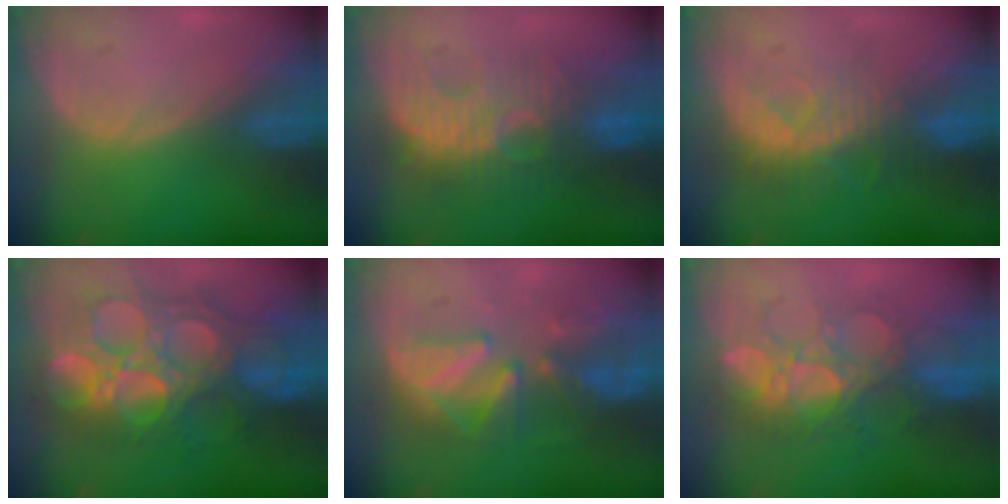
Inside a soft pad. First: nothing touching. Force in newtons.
{"total": 9.1, "press": 8.9, "slide": 1.7}
{"total": 8.2, "press": 7.4, "slide": 3.5}
{"total": 13.6, "press": 13.5, "slide": 1.4}
{"total": 8.3, "press": 8.1, "slide": 2.0}
{"total": 8.8, "press": 8.7, "slide": 1.5}